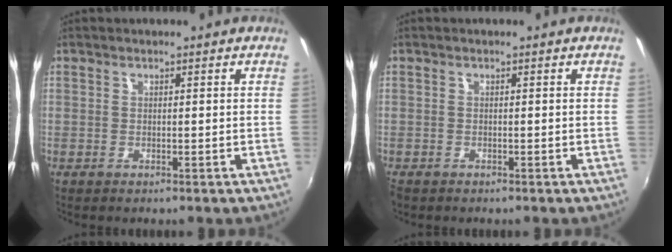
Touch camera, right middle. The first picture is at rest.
{"total": 0.9, "force": [-0.7, 0.5, 0.2], "torque": [-0.006, -0.004, -0.015]}